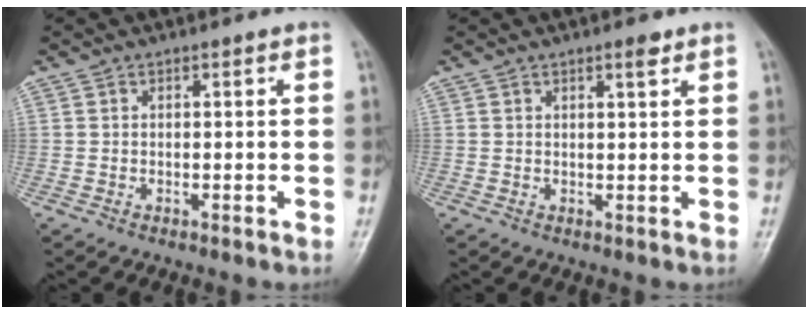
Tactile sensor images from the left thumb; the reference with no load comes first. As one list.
[{"total": 2.0, "force": [1.3, 0.4, 1.4], "torque": [-0.020, -0.007, 0.021]}]